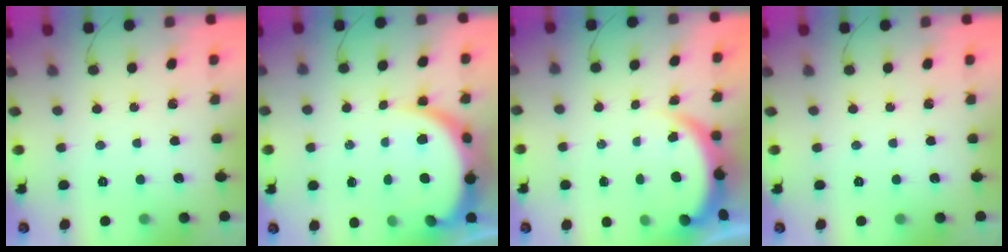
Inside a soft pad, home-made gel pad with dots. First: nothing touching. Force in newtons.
{"total": 10.4, "press": 10.3, "slide": 1.0}
{"total": 3.8, "press": 3.8, "slide": 0.2}
{"total": 0.0}